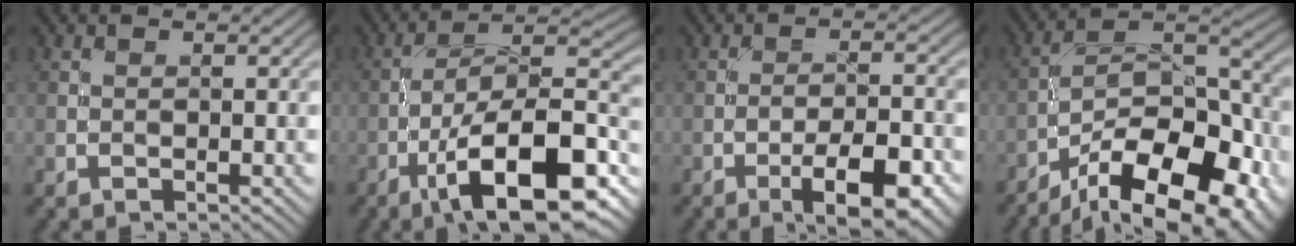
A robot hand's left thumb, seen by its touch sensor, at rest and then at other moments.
{"total": 16.7, "force": [-8.2, 6.0, 13.3], "torque": [-0.195, -0.004, -0.145]}
{"total": 8.3, "force": [-4.6, 2.5, 6.5], "torque": [-0.102, 0.004, -0.065]}
{"total": 18.7, "force": [-12.3, 8.1, 11.4], "torque": [-0.167, -0.022, -0.181]}